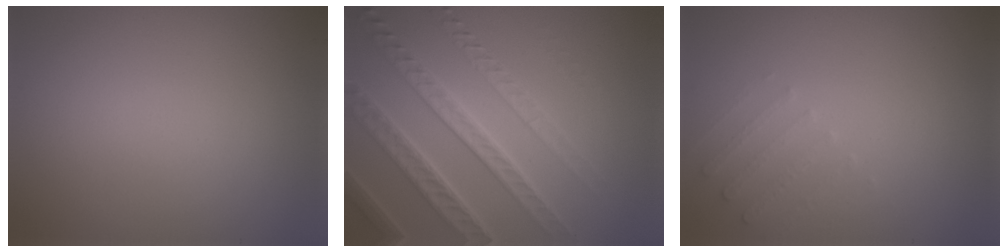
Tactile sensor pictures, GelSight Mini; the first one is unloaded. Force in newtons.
{"total": 7.2, "press": 5.1, "slide": 5.1}
{"total": 1.6, "press": 1.6, "slide": 0.4}